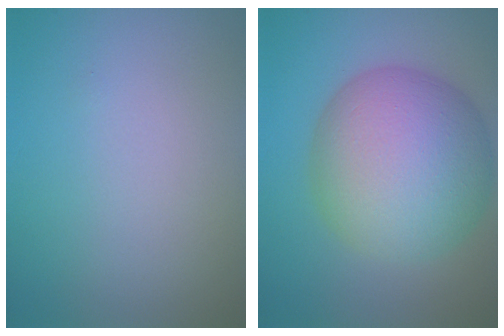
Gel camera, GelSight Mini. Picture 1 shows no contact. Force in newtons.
{"total": 11.5, "press": 11.5, "slide": 0.3}